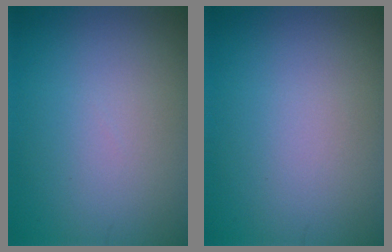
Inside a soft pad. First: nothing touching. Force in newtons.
{"total": 0.0}